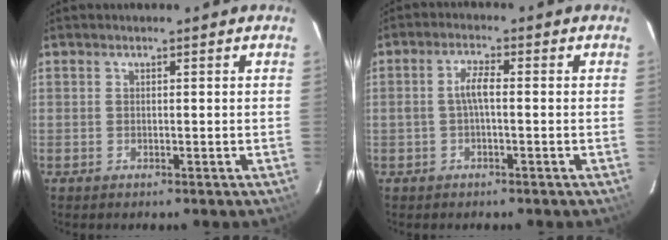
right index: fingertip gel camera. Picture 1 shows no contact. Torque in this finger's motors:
{"motor_torque": [0.34, -0.24, 0.20, 0.07]}